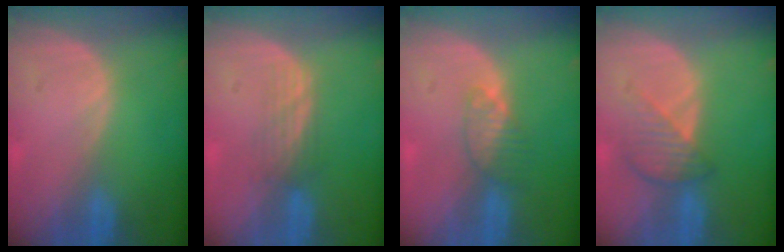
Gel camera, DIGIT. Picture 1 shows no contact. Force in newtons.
{"total": 2.9, "press": 2.6, "slide": 1.3}
{"total": 3.3, "press": 3.1, "slide": 1.3}
{"total": 4.3, "press": 4.0, "slide": 1.6}